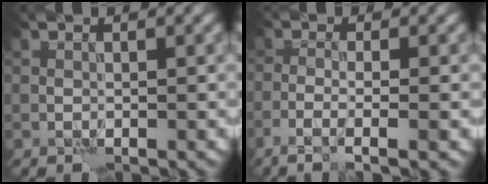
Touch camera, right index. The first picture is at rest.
{"total": 3.1, "force": [-1.7, 0.4, 2.5], "torque": [-0.043, -0.001, -0.040]}